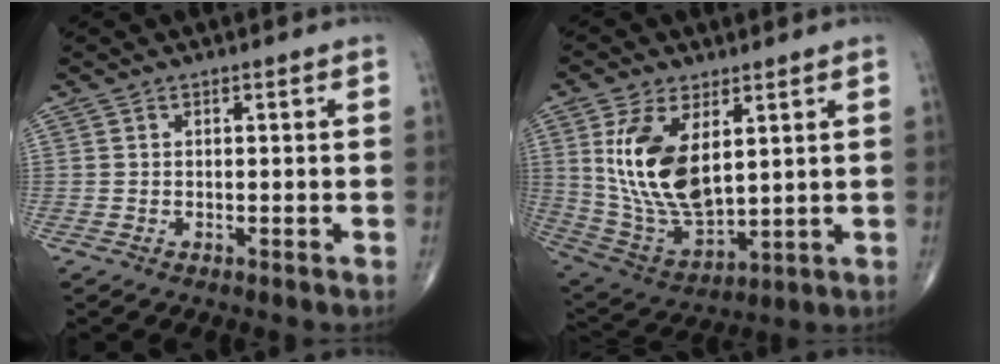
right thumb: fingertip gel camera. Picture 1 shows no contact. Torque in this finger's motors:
{"motor_torque": [0.09, 0.67, 1.61, 0.87, 0.21]}